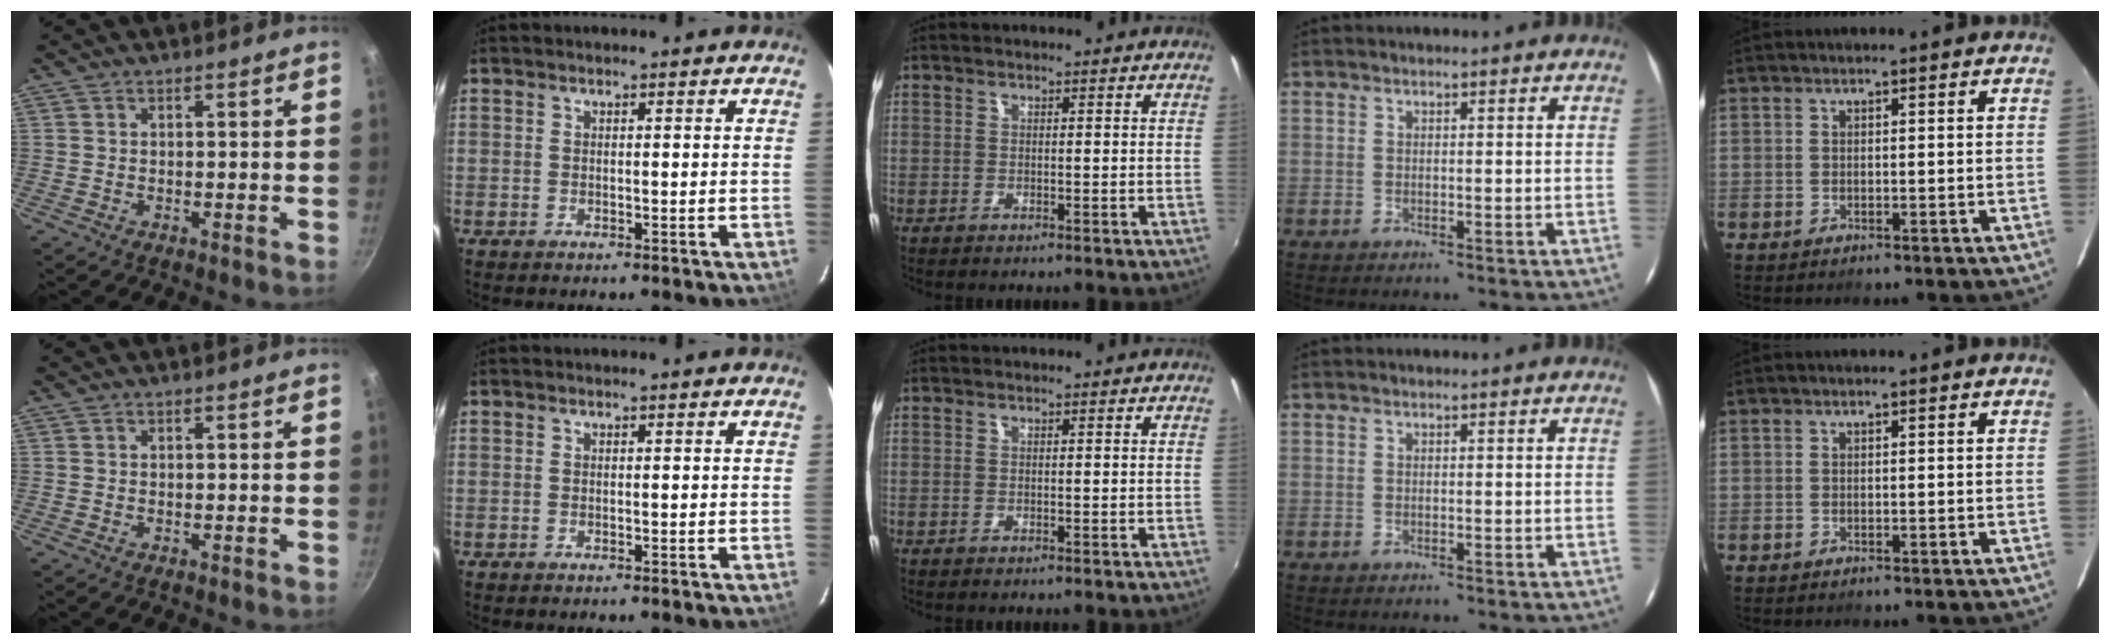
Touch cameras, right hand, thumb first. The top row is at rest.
{}